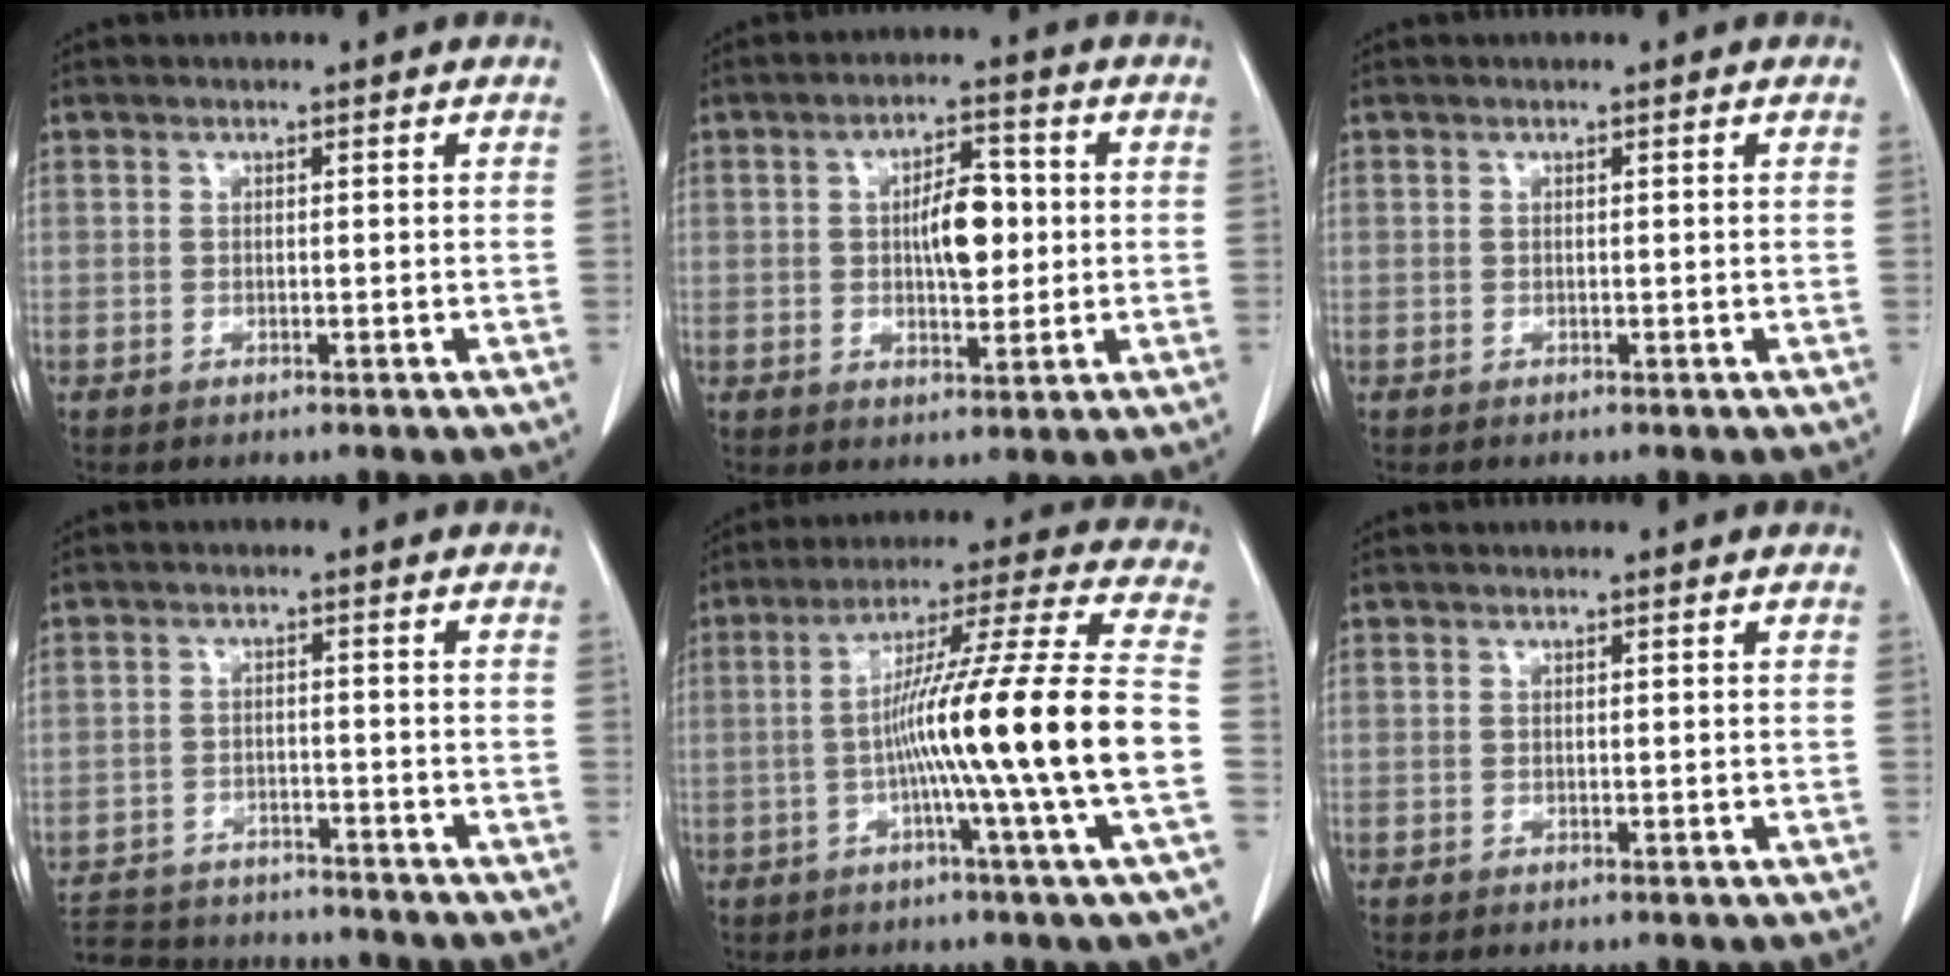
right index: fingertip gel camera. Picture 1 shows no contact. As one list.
[{"total": 7.0, "force": [0.4, 2.7, 6.5], "torque": [-0.108, 0.010, 0.008]}, {"total": 0.0}, {"total": 13.9, "force": [-12.9, 3.5, 3.7], "torque": [-0.078, 0.005, -0.185]}, {"total": 17.4, "force": [-3.4, -2.5, 16.8], "torque": [-0.274, 0.004, -0.067]}, {"total": 0.0}]